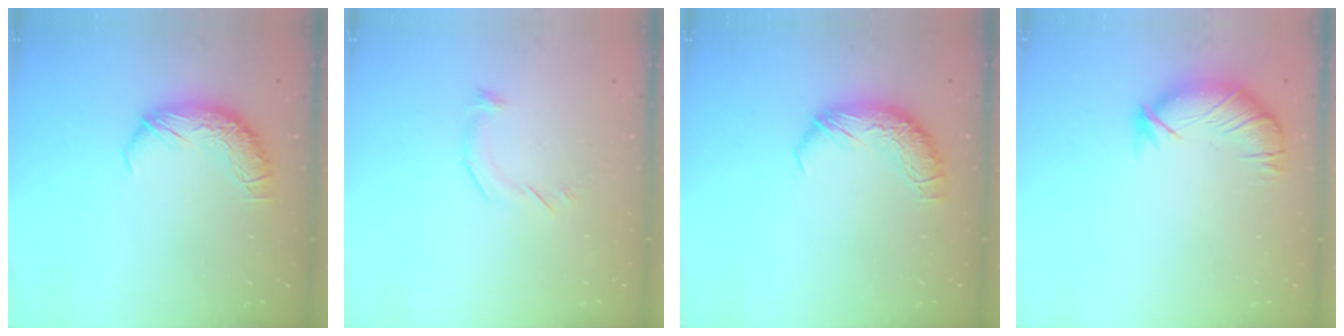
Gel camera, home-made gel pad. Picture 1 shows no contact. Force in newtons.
{"total": 6.7, "press": 6.7, "slide": 0.6}
{"total": 0.0}
{"total": 3.1, "press": 2.5, "slide": 1.8}